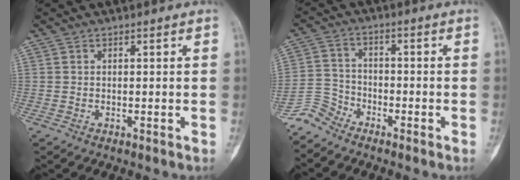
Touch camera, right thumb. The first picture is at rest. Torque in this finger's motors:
{"motor_torque": [0.66, -0.26, -0.39, -0.17, -0.07]}